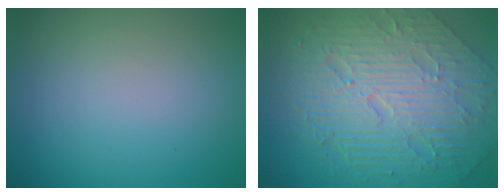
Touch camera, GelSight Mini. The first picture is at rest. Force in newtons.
{"total": 10.7, "press": 7.1, "slide": 8.0}